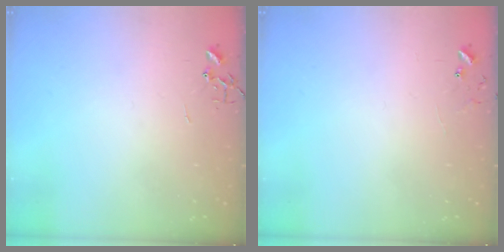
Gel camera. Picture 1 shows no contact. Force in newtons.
{"total": 5.8, "press": 5.8, "slide": 0.5}